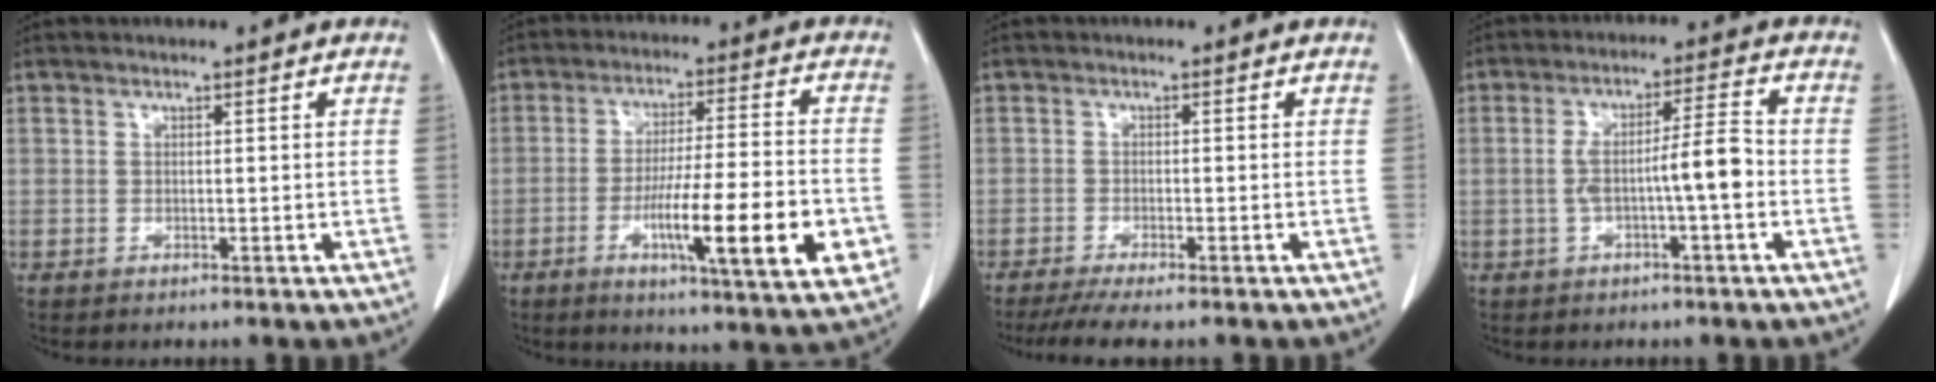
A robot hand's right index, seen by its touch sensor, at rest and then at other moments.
{"total": 16.3, "force": [-4.9, 1.3, 15.5], "torque": [-0.225, -0.011, -0.072]}
{"total": 6.1, "force": [-5.0, 0.1, 3.5], "torque": [-0.048, -0.014, -0.081]}
{"total": 7.0, "force": [-1.5, 0.3, 6.8], "torque": [-0.123, 0.019, -0.023]}